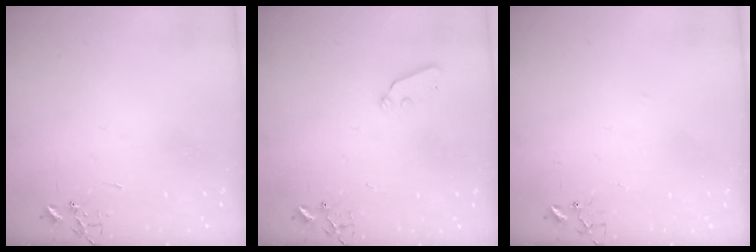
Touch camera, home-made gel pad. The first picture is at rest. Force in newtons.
{"total": 3.8, "press": 3.7, "slide": 0.7}
{"total": 6.1, "press": 6.0, "slide": 0.6}